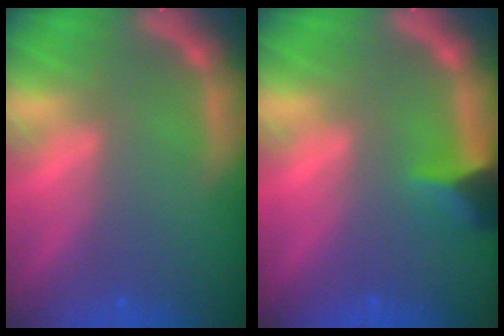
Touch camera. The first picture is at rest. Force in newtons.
{"total": 2.9}